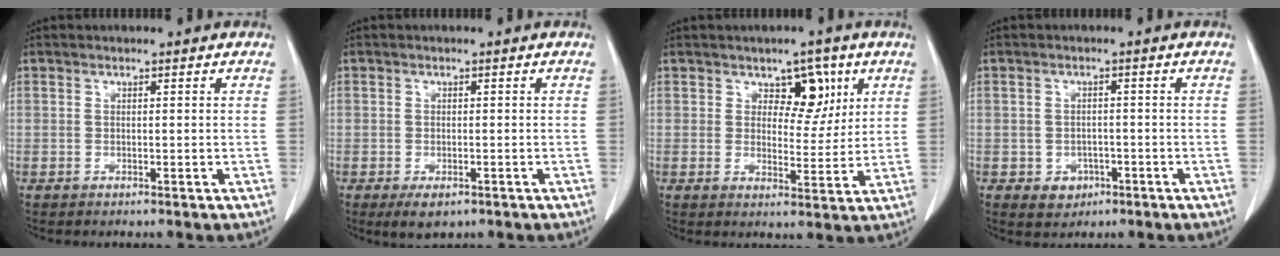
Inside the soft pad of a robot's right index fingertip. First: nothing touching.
{"total": 3.0, "force": [-1.7, 1.8, 1.8], "torque": [-0.028, -0.003, -0.018]}
{"total": 5.8, "force": [2.8, 3.4, 3.7], "torque": [-0.040, 0.003, 0.042]}
{"total": 3.2, "force": [-1.3, 2.7, 1.2], "torque": [-0.010, 0.006, -0.006]}